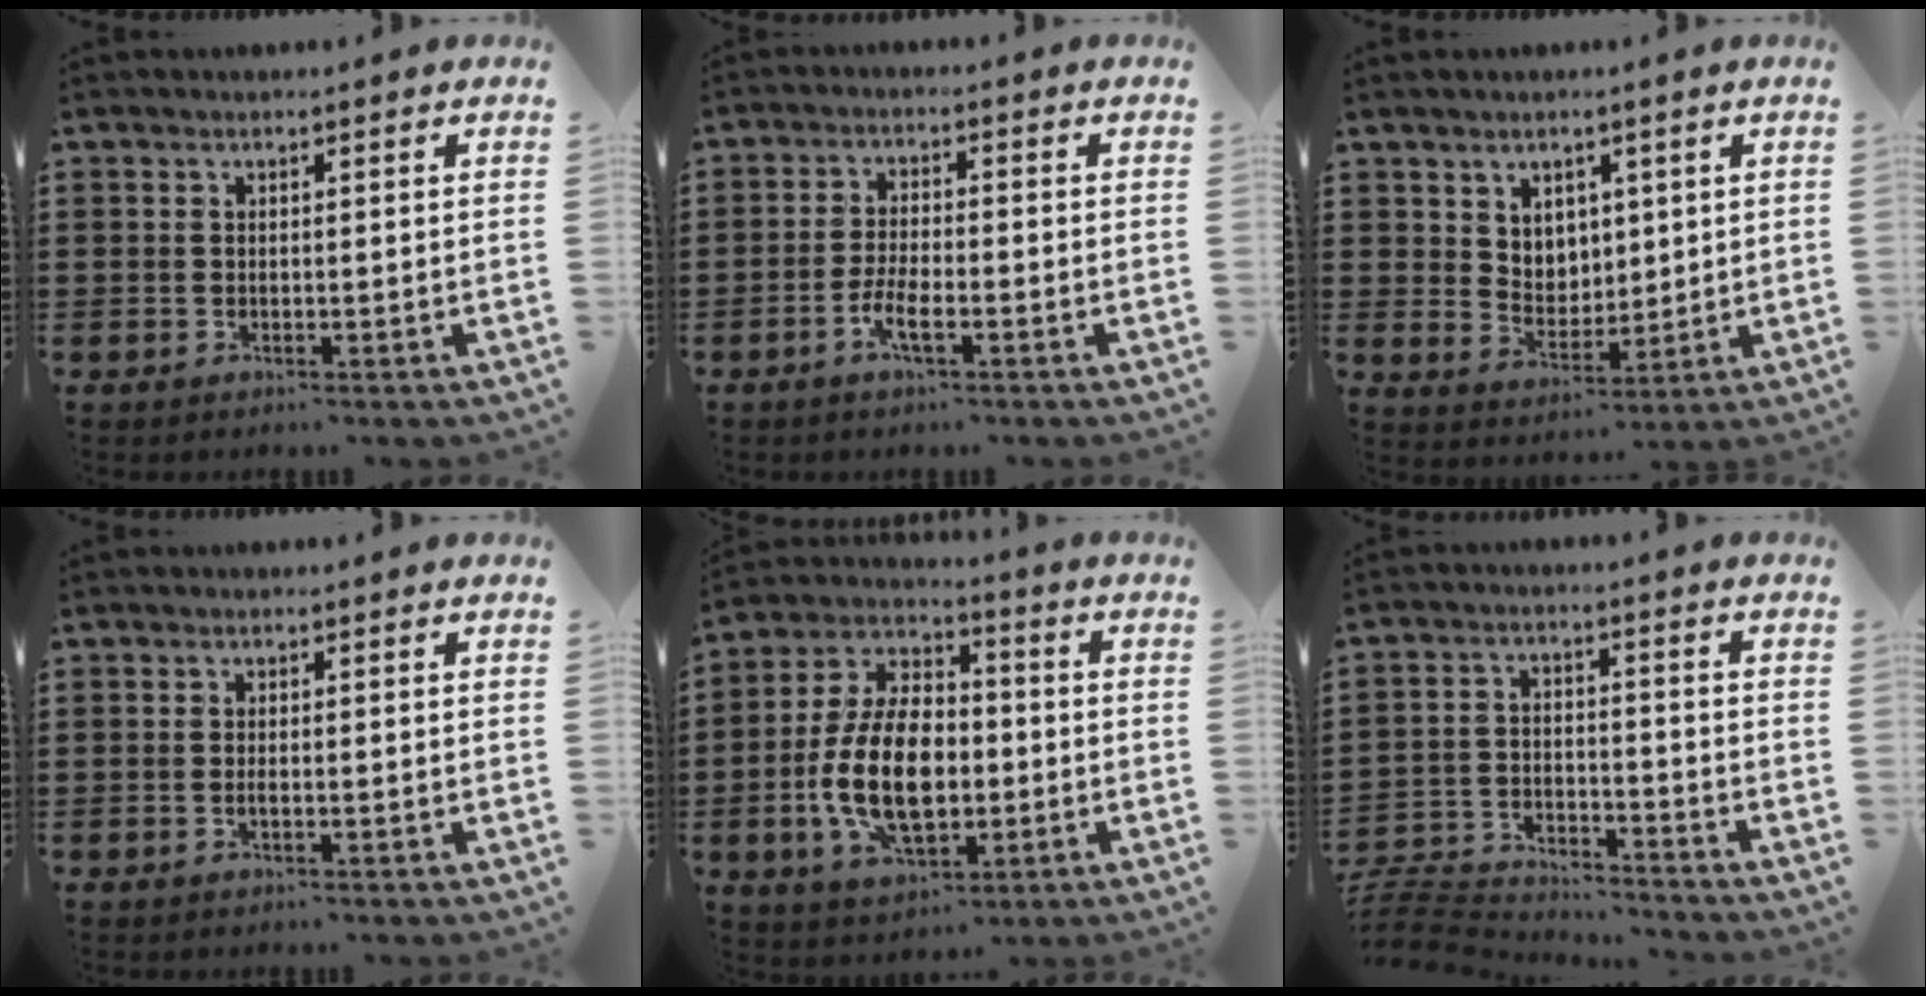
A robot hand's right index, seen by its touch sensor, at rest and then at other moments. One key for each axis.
{"total": 3.8, "fx": -1.9, "fy": 0.9, "fz": 3.2, "tx": -0.073, "ty": -0.003, "tz": -0.041}
{"total": 4.7, "fx": 2.8, "fy": 3.7, "fz": 0.6, "tx": -0.024, "ty": 0.003, "tz": 0.051}
{"total": 0.6, "fx": -0.3, "fy": 0.1, "fz": 0.5, "tx": -0.010, "ty": -0.003, "tz": -0.004}
{"total": 13.2, "fx": -2.3, "fy": 7.5, "fz": 10.6, "tx": -0.234, "ty": -0.003, "tz": -0.045}
{"total": 6.5, "fx": -6.4, "fy": 0.8, "fz": 0.8, "tx": -0.034, "ty": 0.002, "tz": -0.133}